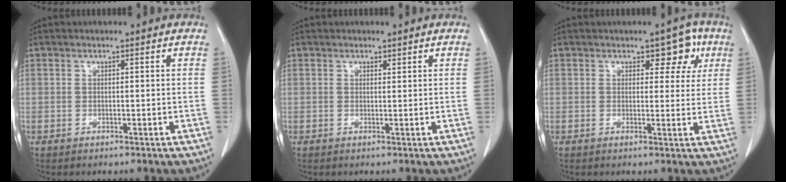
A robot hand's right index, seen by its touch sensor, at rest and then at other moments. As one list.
[{"total": 0.6, "force": [0.5, 0.3, 0.1], "torque": [-0.002, -0.004, 0.006]}, {"total": 4.6, "force": [2.3, 2.8, 3.0], "torque": [-0.019, 0.011, 0.024]}]